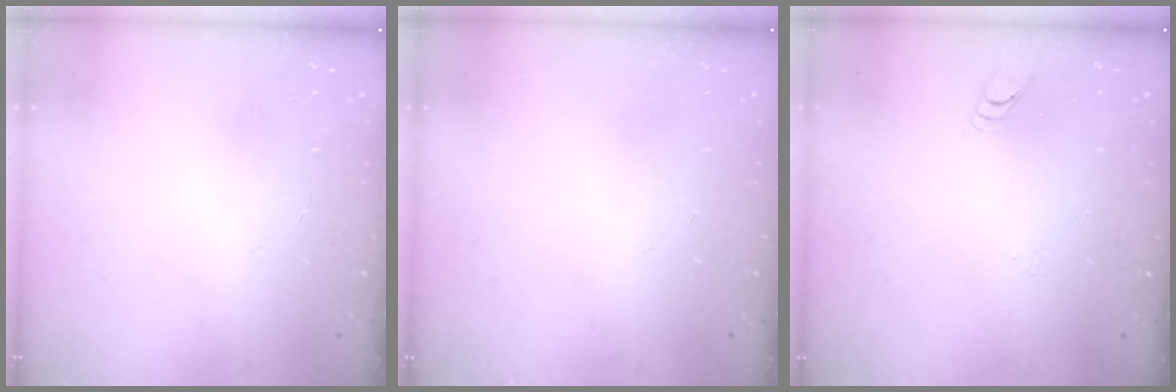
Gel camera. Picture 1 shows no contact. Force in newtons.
{"total": 0.0}
{"total": 2.8, "press": 2.8, "slide": 0.3}